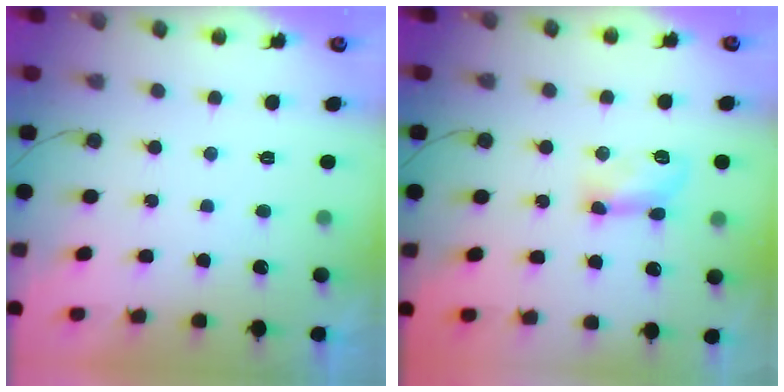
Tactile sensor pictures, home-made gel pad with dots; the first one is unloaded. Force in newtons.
{"total": 6.0, "press": 5.9, "slide": 0.9}